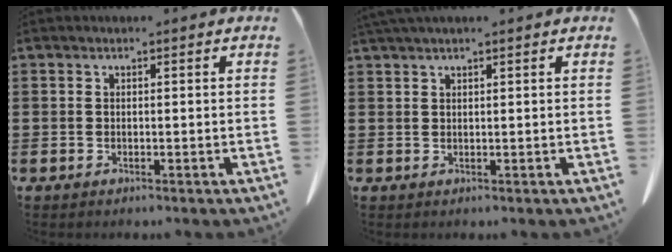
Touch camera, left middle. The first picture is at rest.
{"total": 1.3, "force": [1.0, 0.0, 0.7], "torque": [-0.017, 0.001, 0.020]}